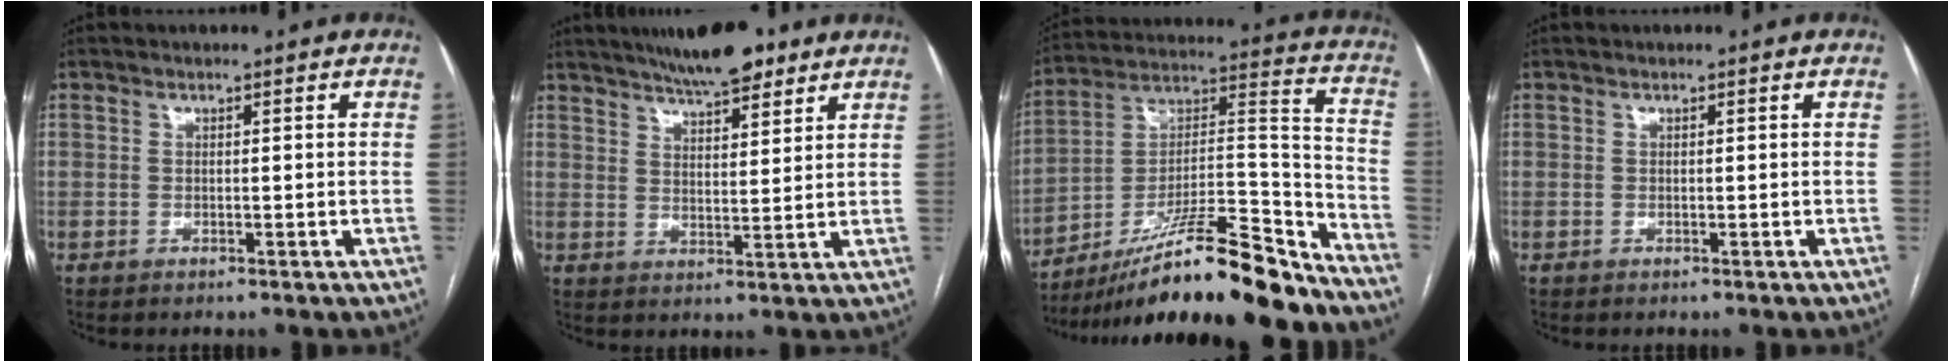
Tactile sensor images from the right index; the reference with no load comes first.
{"total": 11.1, "force": [8.9, 2.5, 6.2], "torque": [-0.096, 0.010, 0.138]}
{"total": 24.5, "force": [-20.3, 1.6, 13.6], "torque": [-0.201, 0.017, -0.337]}
{"total": 0.0}